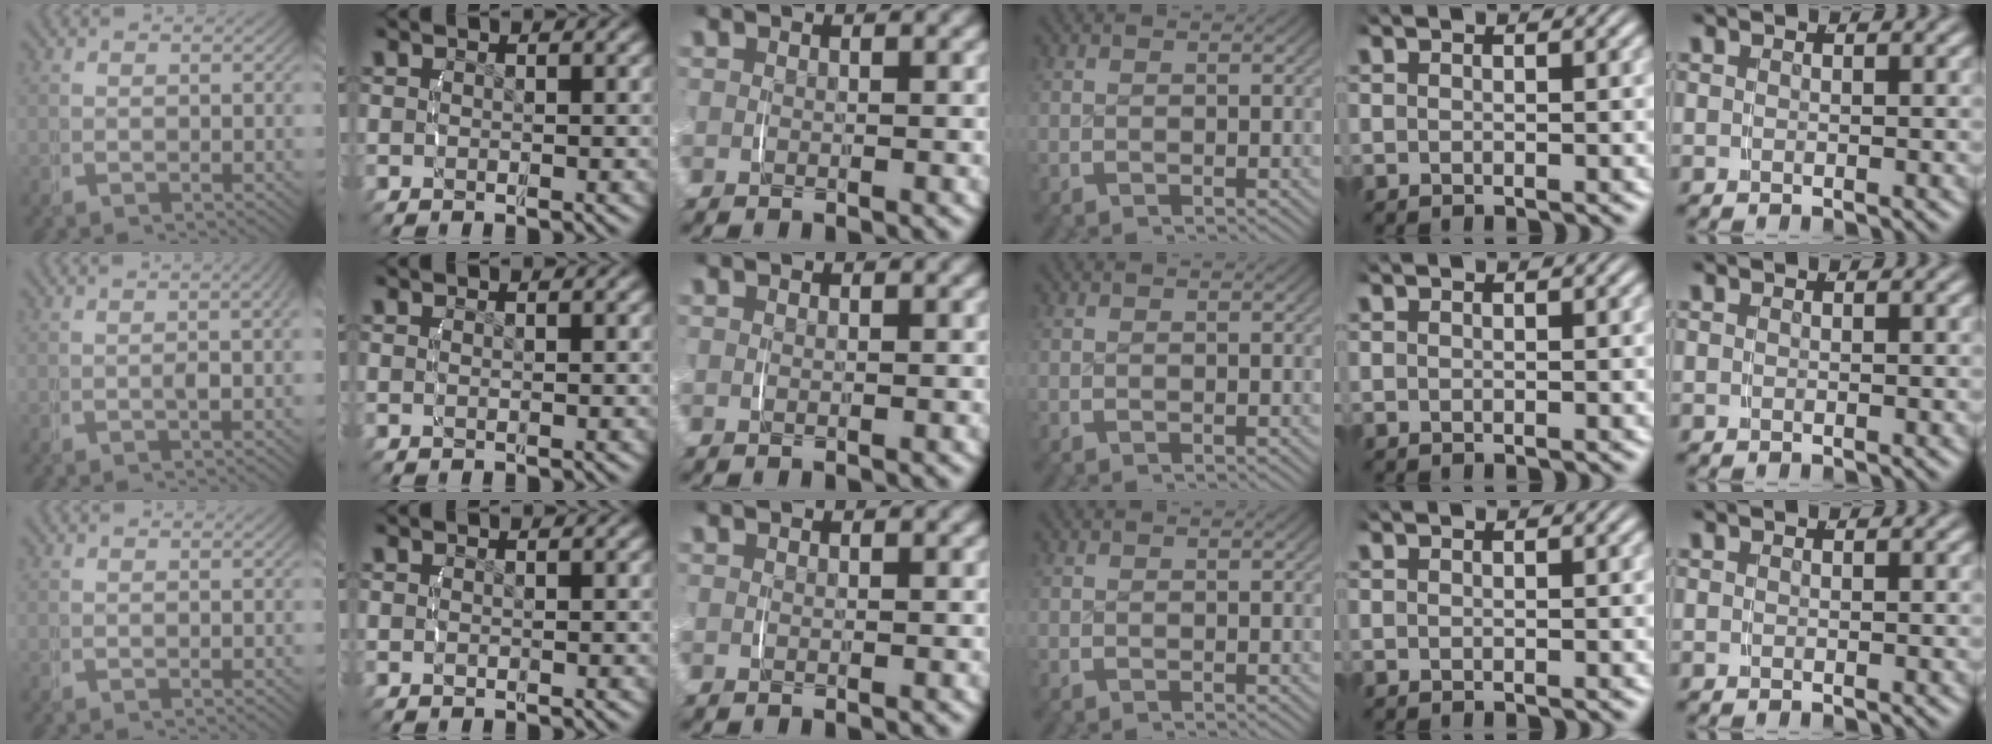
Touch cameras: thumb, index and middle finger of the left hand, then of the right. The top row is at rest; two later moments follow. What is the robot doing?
{"motion": "lift_and_place", "object": "jewelry box"}